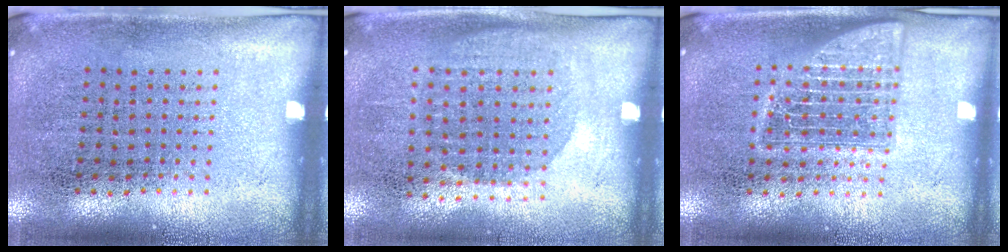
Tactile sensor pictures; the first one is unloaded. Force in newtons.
{"total": 1.1, "press": 1.0, "slide": 0.5}
{"total": 2.4, "press": 2.4, "slide": 0.4}